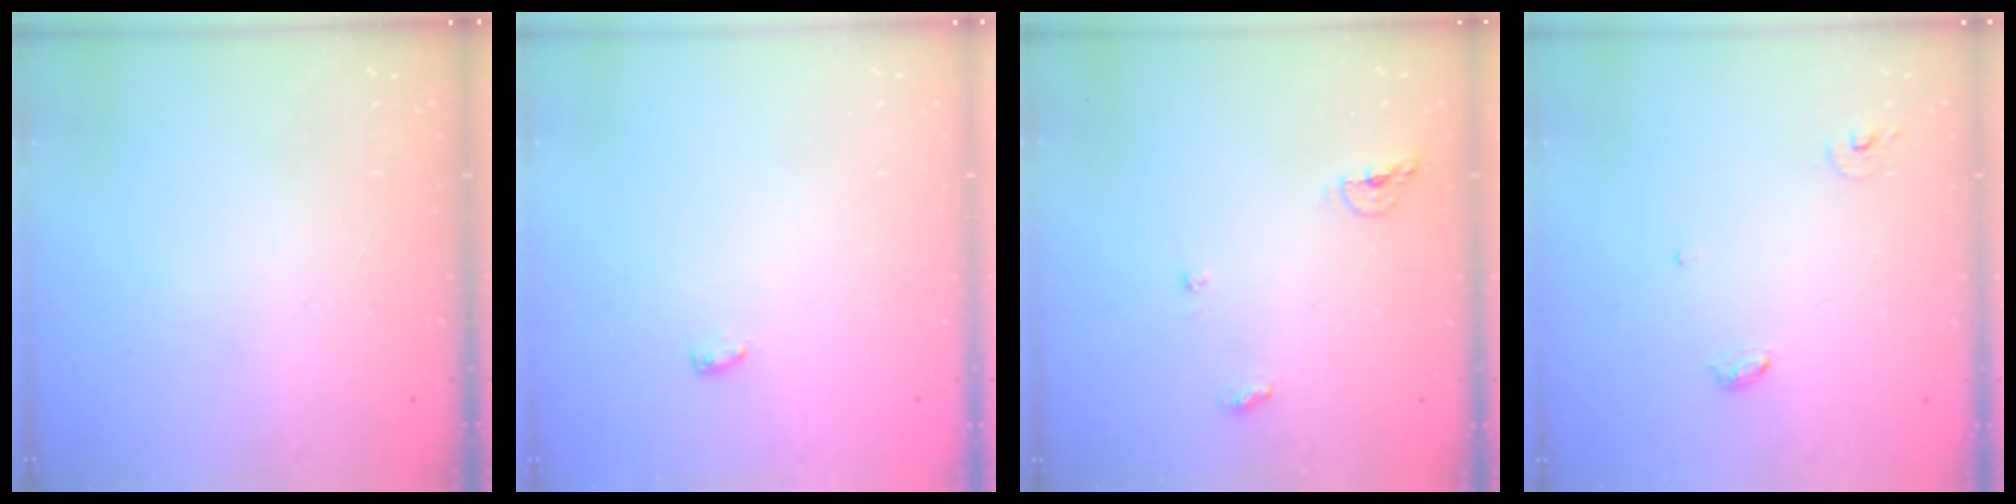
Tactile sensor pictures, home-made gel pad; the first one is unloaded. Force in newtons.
{"total": 6.4, "press": 3.3, "slide": 5.5}
{"total": 6.8, "press": 6.7, "slide": 0.6}
{"total": 4.0, "press": 4.0, "slide": 0.3}